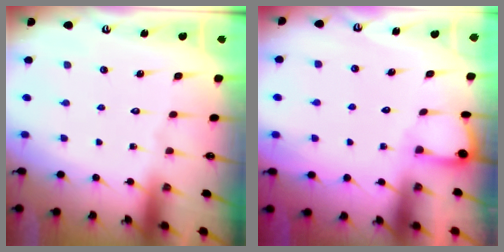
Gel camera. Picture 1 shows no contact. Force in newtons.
{"total": 2.7, "press": 2.7, "slide": 0.2}